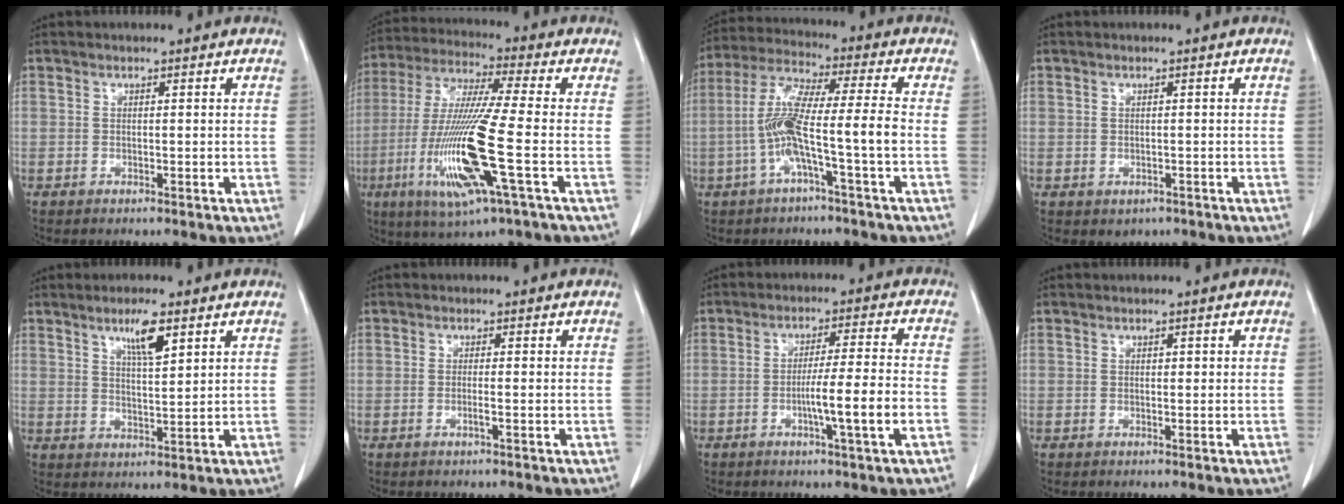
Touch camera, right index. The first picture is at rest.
{"total": 16.3, "force": [-4.6, -0.1, 15.7], "torque": [-0.330, -0.021, -0.092]}
{"total": 10.5, "force": [-2.7, -0.3, 10.1], "torque": [-0.207, 0.020, -0.056]}
{"total": 1.9, "force": [-0.8, 1.6, 0.6], "torque": [-0.009, 0.000, -0.002]}
{"total": 5.4, "force": [3.1, 0.6, 4.3], "torque": [-0.078, -0.004, 0.055]}
{"total": 1.1, "force": [-0.4, -0.2, 1.0], "torque": [-0.019, 0.000, -0.008]}
{"total": 8.2, "force": [-2.5, -0.9, 7.8], "torque": [-0.127, -0.003, -0.043]}
{"total": 0.6, "force": [0.2, 0.3, 0.5], "torque": [-0.007, 0.000, 0.003]}